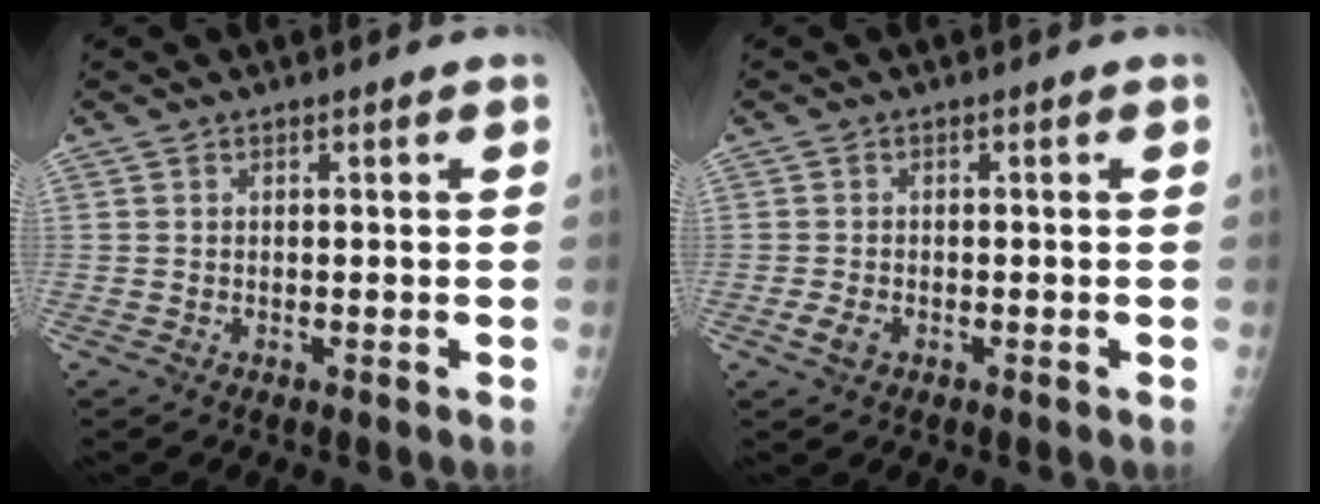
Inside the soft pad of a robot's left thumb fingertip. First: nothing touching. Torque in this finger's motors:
{"motor_torque": [-0.38, 0.23, 0.24, 0.12, 0.04]}